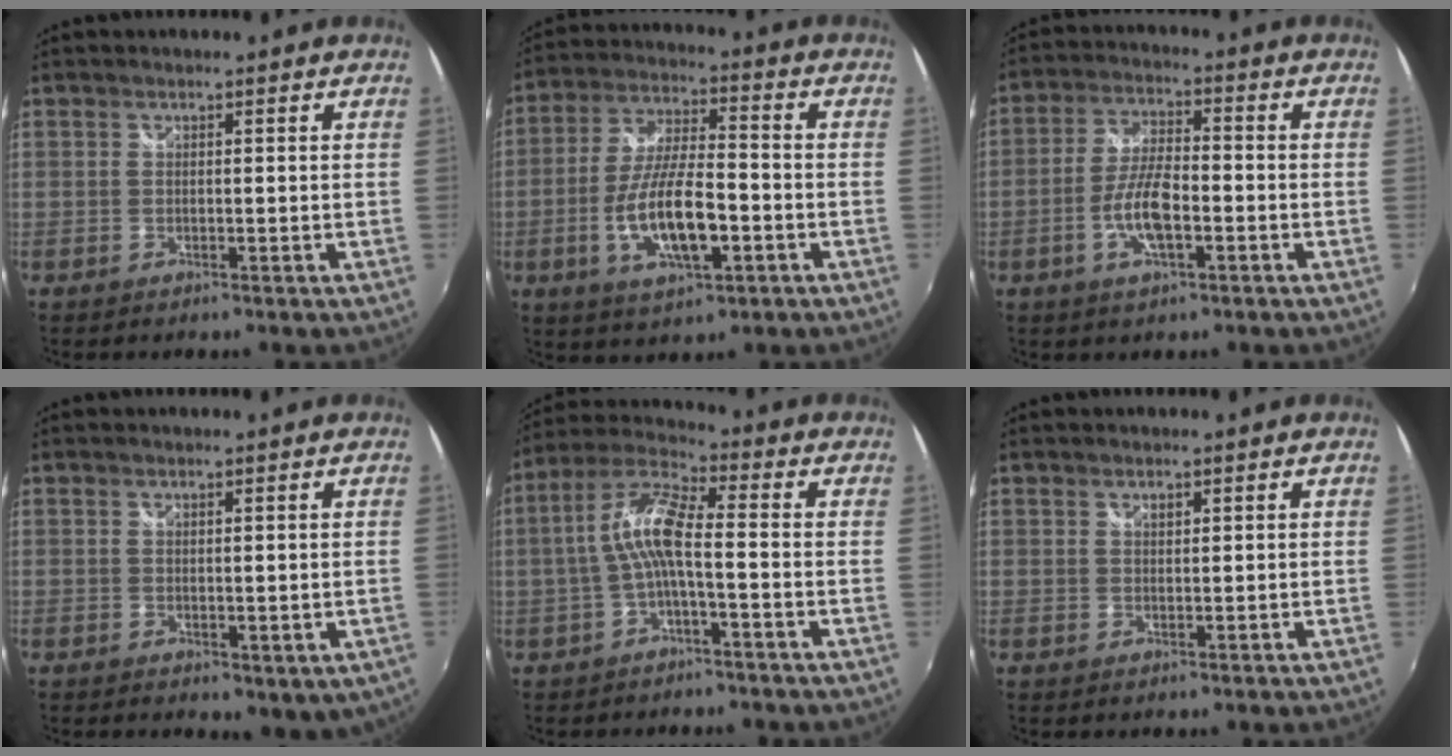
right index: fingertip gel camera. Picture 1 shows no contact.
{"total": 13.7, "force": [-4.2, 4.4, 12.3], "torque": [-0.248, -0.006, -0.073]}
{"total": 8.4, "force": [-2.9, 2.8, 7.4], "torque": [-0.150, 0.003, -0.056]}
{"total": 3.1, "force": [0.3, 1.9, 2.5], "torque": [-0.033, -0.013, 0.011]}
{"total": 8.2, "force": [-1.4, 1.6, 7.9], "torque": [-0.177, 0.017, -0.026]}
{"total": 0.8, "force": [0.6, 0.4, 0.3], "torque": [-0.002, 0.001, 0.010]}